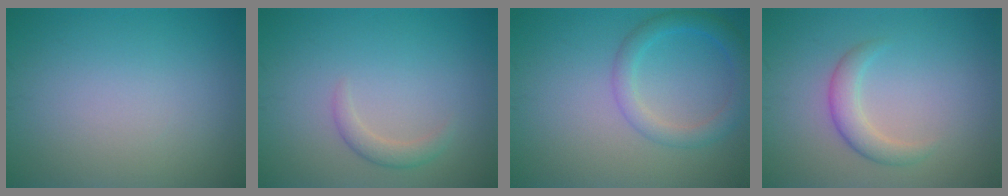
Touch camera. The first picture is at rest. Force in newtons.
{"total": 1.6, "press": 1.6, "slide": 0.1}
{"total": 3.1, "press": 3.1, "slide": 0.3}
{"total": 2.4, "press": 2.4, "slide": 0.2}